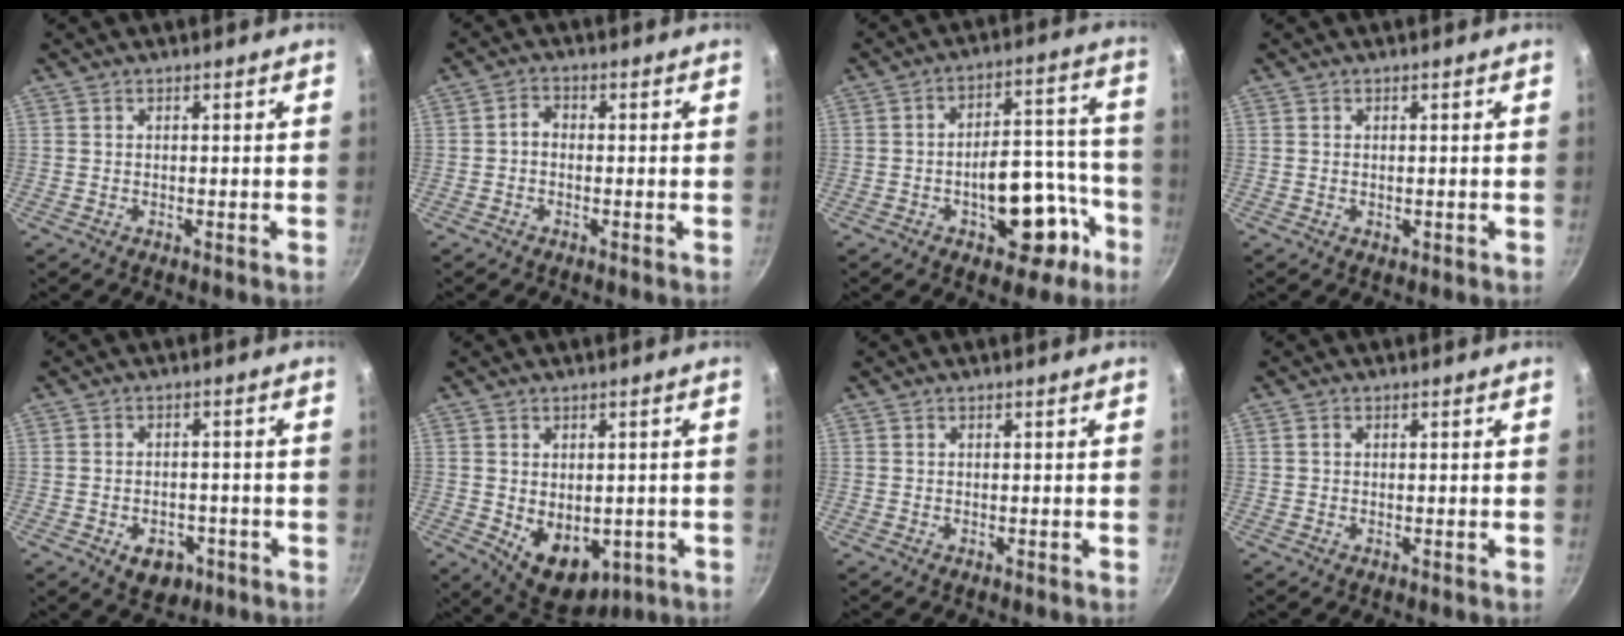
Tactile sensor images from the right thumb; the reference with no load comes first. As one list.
[{"total": 2.1, "force": [-0.7, 1.5, 1.2], "torque": [-0.022, 0.013, -0.017]}, {"total": 15.5, "force": [-6.6, 8.3, 11.3], "torque": [-0.090, 0.069, -0.085]}, {"total": 0.6, "force": [0.0, 0.4, 0.5], "torque": [-0.007, -0.001, -0.001]}, {"total": 6.4, "force": [-2.8, 4.4, 3.6], "torque": [-0.032, 0.015, -0.030]}, {"total": 10.8, "force": [-2.0, 7.4, 7.6], "torque": [-0.085, -0.012, -0.004]}, {"total": 0.0}, {"total": 0.7, "force": [0.2, 0.6, 0.4], "torque": [-0.006, 0.004, 0.002]}]